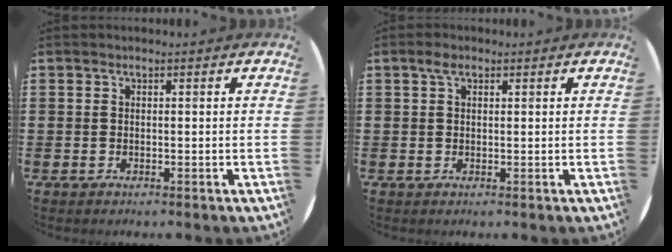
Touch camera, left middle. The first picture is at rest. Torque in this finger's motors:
{"motor_torque": [0.74, -0.44, 0.01, 0.00]}